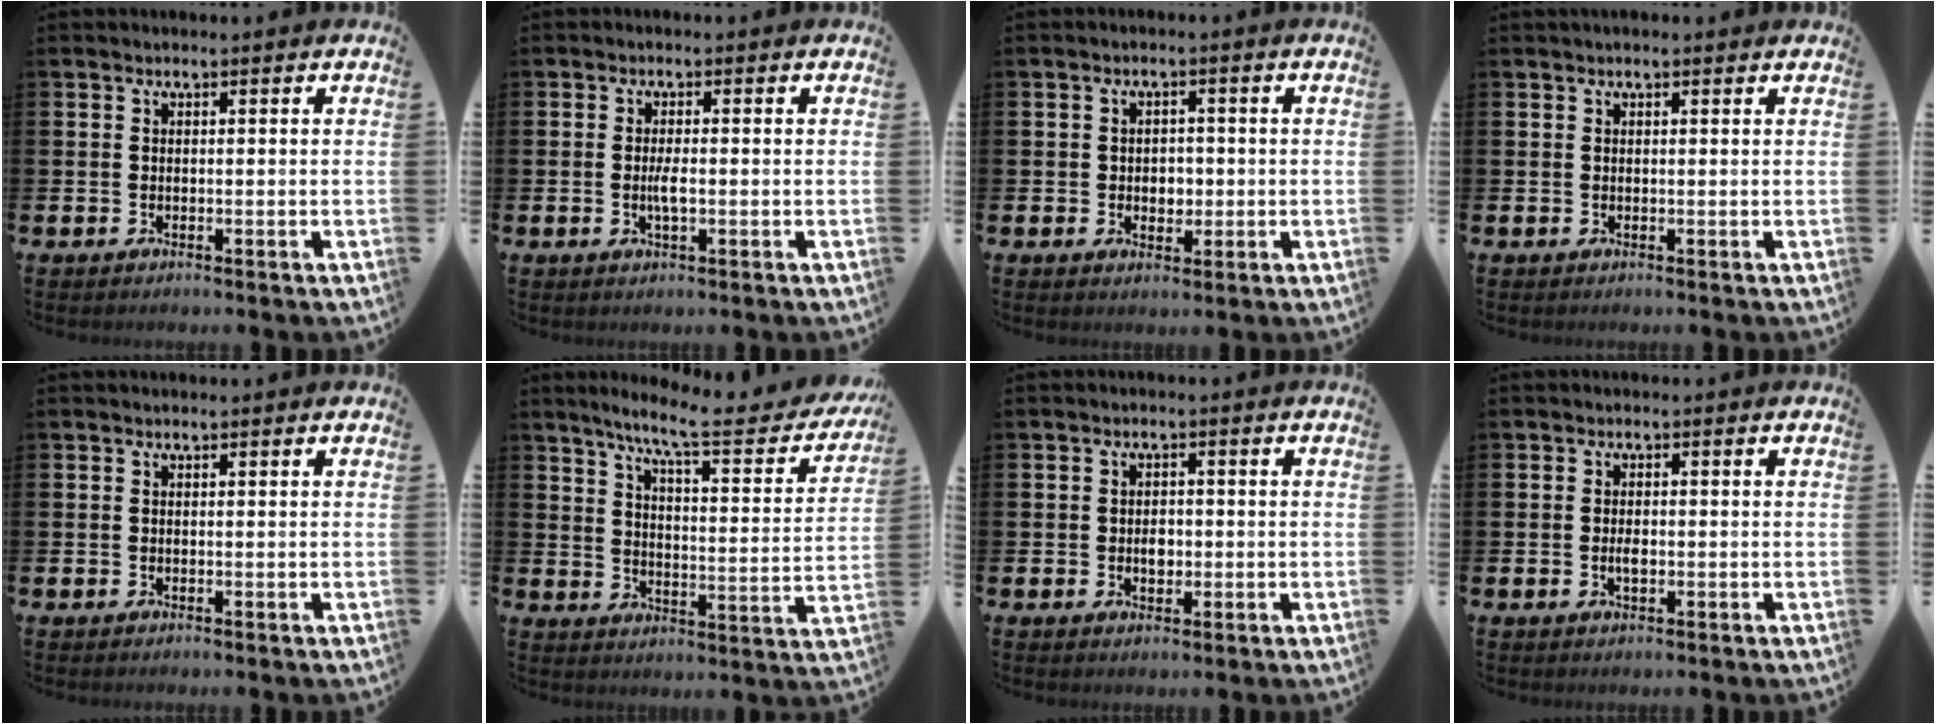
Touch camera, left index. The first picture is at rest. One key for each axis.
{"total": 2.0, "fx": -0.3, "fy": 0.5, "fz": 2.0, "tx": -0.038, "ty": 0.000, "tz": -0.005}
{"total": 2.3, "fx": -0.1, "fy": 2.0, "fz": 1.1, "tx": -0.004, "ty": 0.001, "tz": -0.010}
{"total": 0.7, "fx": 0.6, "fy": 0.0, "fz": 0.3, "tx": 0.005, "ty": -0.004, "tz": 0.008}
{"total": 0.0}
{"total": 8.6, "fx": 7.0, "fy": 1.0, "fz": 4.8, "tx": -0.106, "ty": -0.046, "tz": 0.110}
{"total": 2.2, "fx": -0.2, "fy": 1.6, "fz": 1.4, "tx": -0.007, "ty": -0.002, "tz": -0.010}
{"total": 1.6, "fx": -0.3, "fy": 0.8, "fz": 1.4, "tx": -0.022, "ty": -0.001, "tz": -0.007}